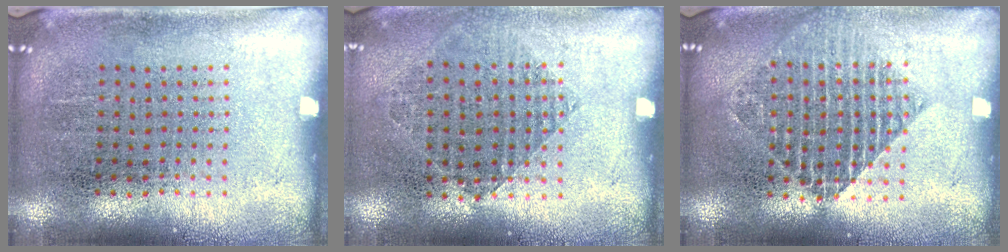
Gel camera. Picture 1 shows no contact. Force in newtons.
{"total": 0.9, "press": 0.8, "slide": 0.4}
{"total": 1.7, "press": 1.4, "slide": 0.8}